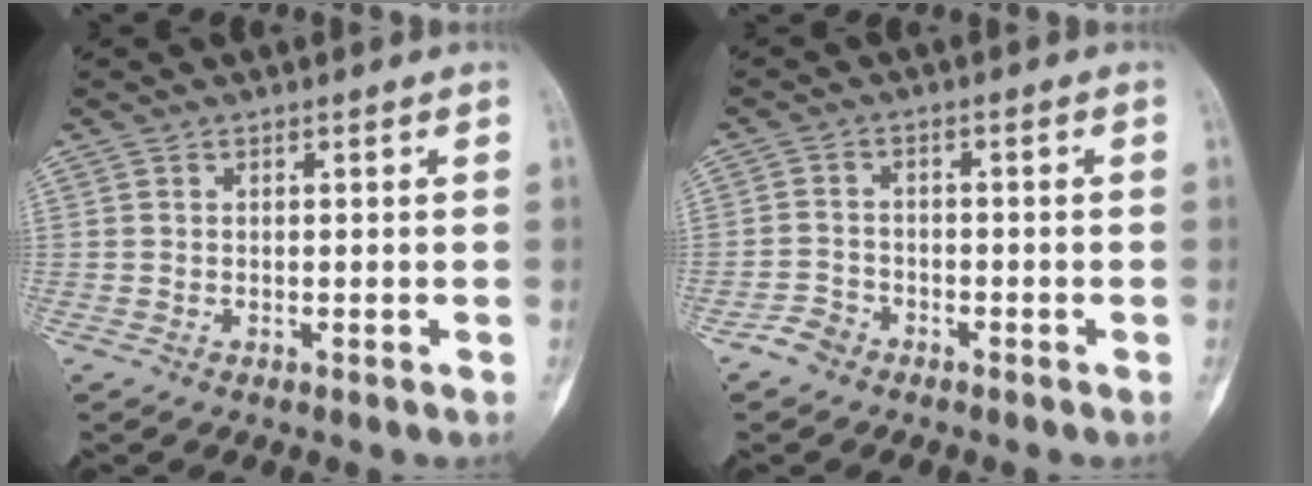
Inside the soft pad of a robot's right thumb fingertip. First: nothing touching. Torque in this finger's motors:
{"motor_torque": [0.46, -0.21, 0.07, 0.31, -0.07]}